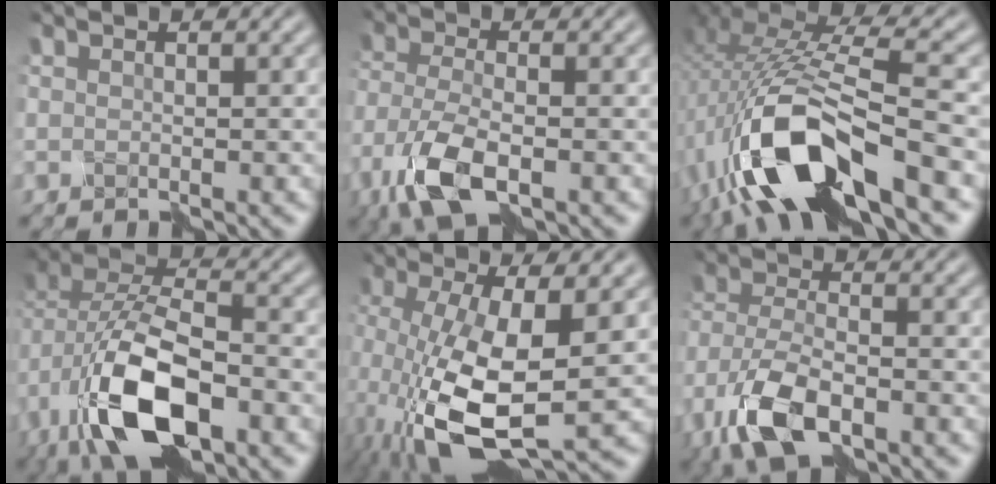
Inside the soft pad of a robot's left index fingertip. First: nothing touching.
{"total": 7.4, "force": [-4.2, 3.0, 5.2], "torque": [-0.135, -0.010, -0.088]}
{"total": 12.6, "force": [-6.1, 4.4, 10.2], "torque": [-0.216, 0.004, -0.111]}
{"total": 10.8, "force": [-4.8, 5.4, 8.0], "torque": [-0.170, -0.007, -0.087]}
{"total": 11.2, "force": [-3.4, 4.0, 9.8], "torque": [-0.214, -0.027, -0.054]}
{"total": 8.1, "force": [-5.0, 3.3, 5.5], "torque": [-0.133, -0.008, -0.104]}